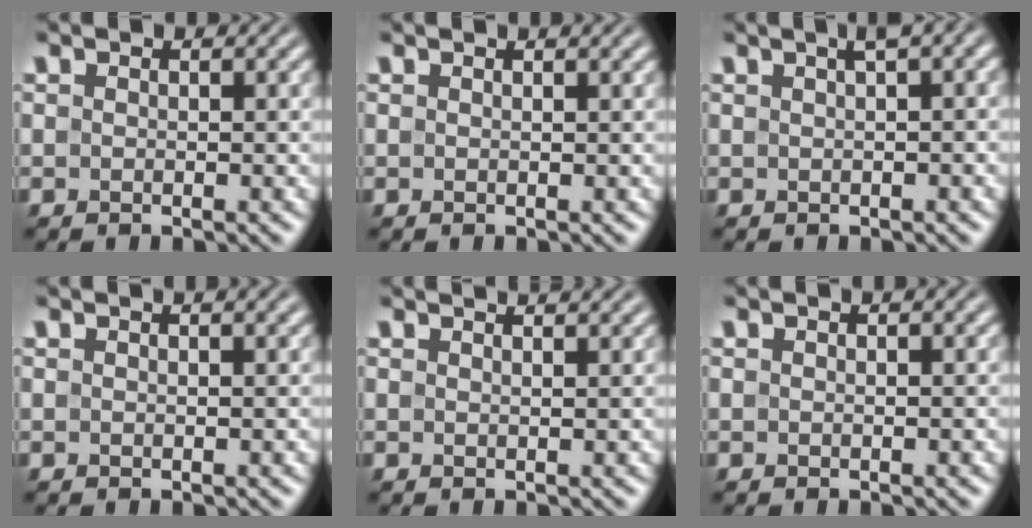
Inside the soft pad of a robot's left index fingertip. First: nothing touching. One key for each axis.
{"total": 1.2, "fx": 0.8, "fy": 0.4, "fz": 0.7, "tx": -0.007, "ty": -0.002, "tz": 0.004}
{"total": 3.8, "fx": 1.4, "fy": 1.2, "fz": 3.3, "tx": -0.035, "ty": 0.018, "tz": 0.019}
{"total": 2.0, "fx": 1.3, "fy": 0.7, "fz": 1.3, "tx": -0.010, "ty": 0.005, "tz": 0.000}
{"total": 3.4, "fx": 2.6, "fy": 1.3, "fz": 1.7, "tx": 0.003, "ty": 0.017, "tz": 0.000}
{"total": 0.9, "fx": 0.6, "fy": 0.3, "fz": 0.6, "tx": -0.005, "ty": -0.001, "tz": 0.003}